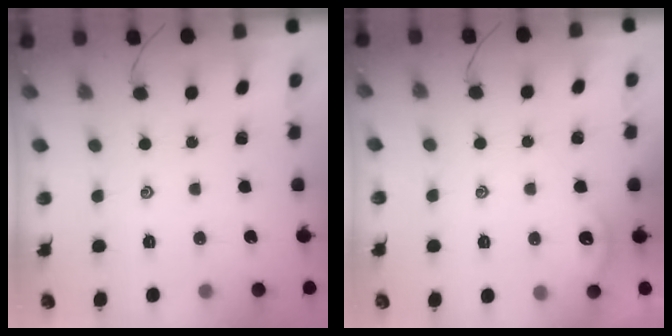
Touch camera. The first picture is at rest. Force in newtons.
{"total": 2.0, "press": 2.0, "slide": 0.2}